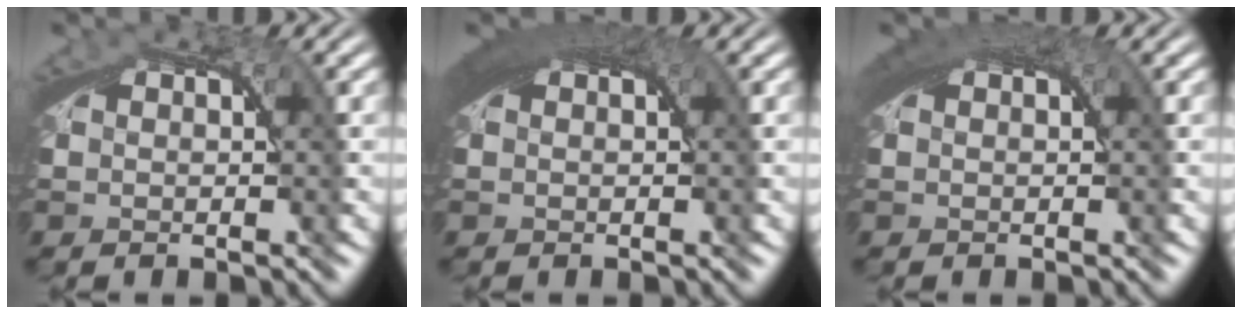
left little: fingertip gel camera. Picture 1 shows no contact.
{"total": 4.3, "force": [1.8, 1.5, 3.6], "torque": [-0.050, 0.014, 0.022]}
{"total": 3.2, "force": [1.5, 1.0, 2.6], "torque": [-0.038, 0.012, 0.021]}